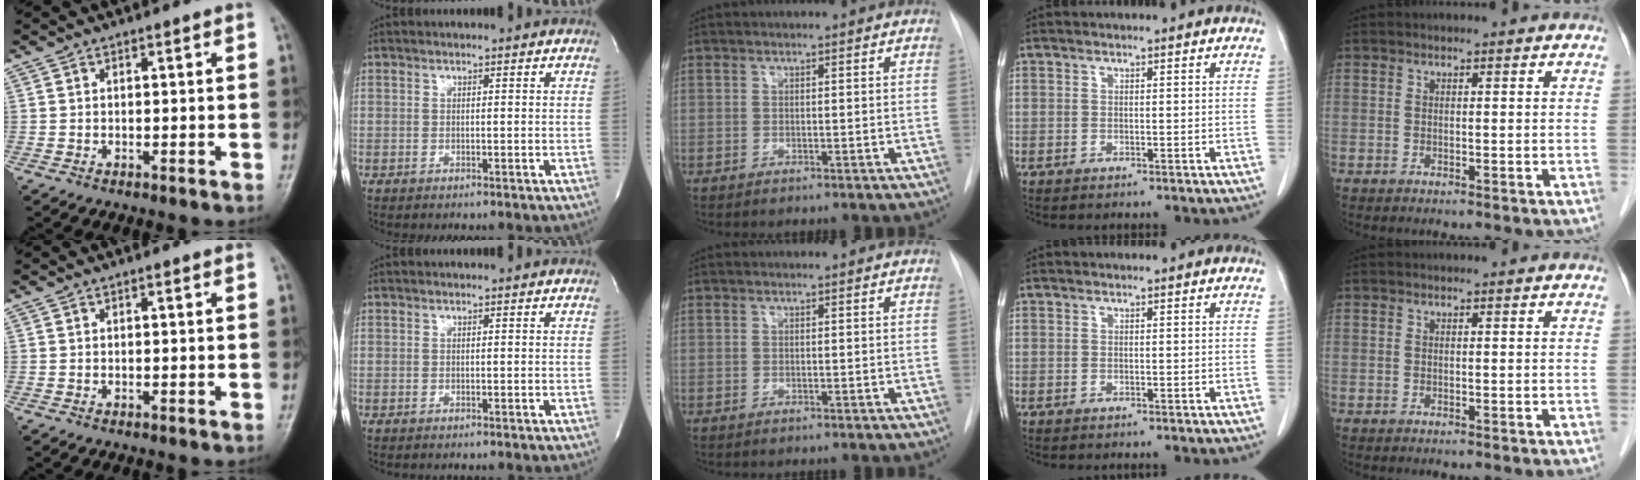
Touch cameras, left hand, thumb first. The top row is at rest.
{}